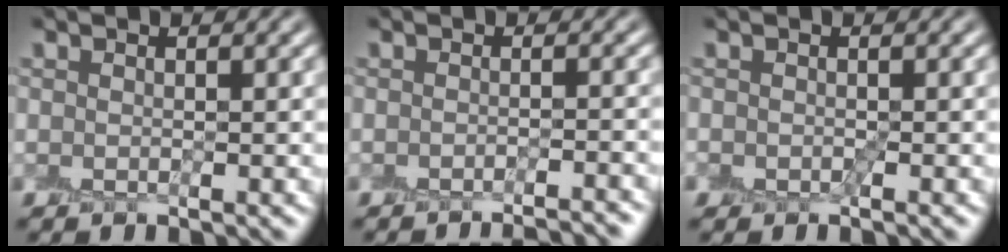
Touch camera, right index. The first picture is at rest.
{"total": 2.5, "force": [-2.5, -0.1, 0.6], "torque": [-0.009, 0.001, -0.028]}
{"total": 0.5, "force": [-0.5, 0.1, 0.2], "torque": [-0.006, -0.004, -0.007]}